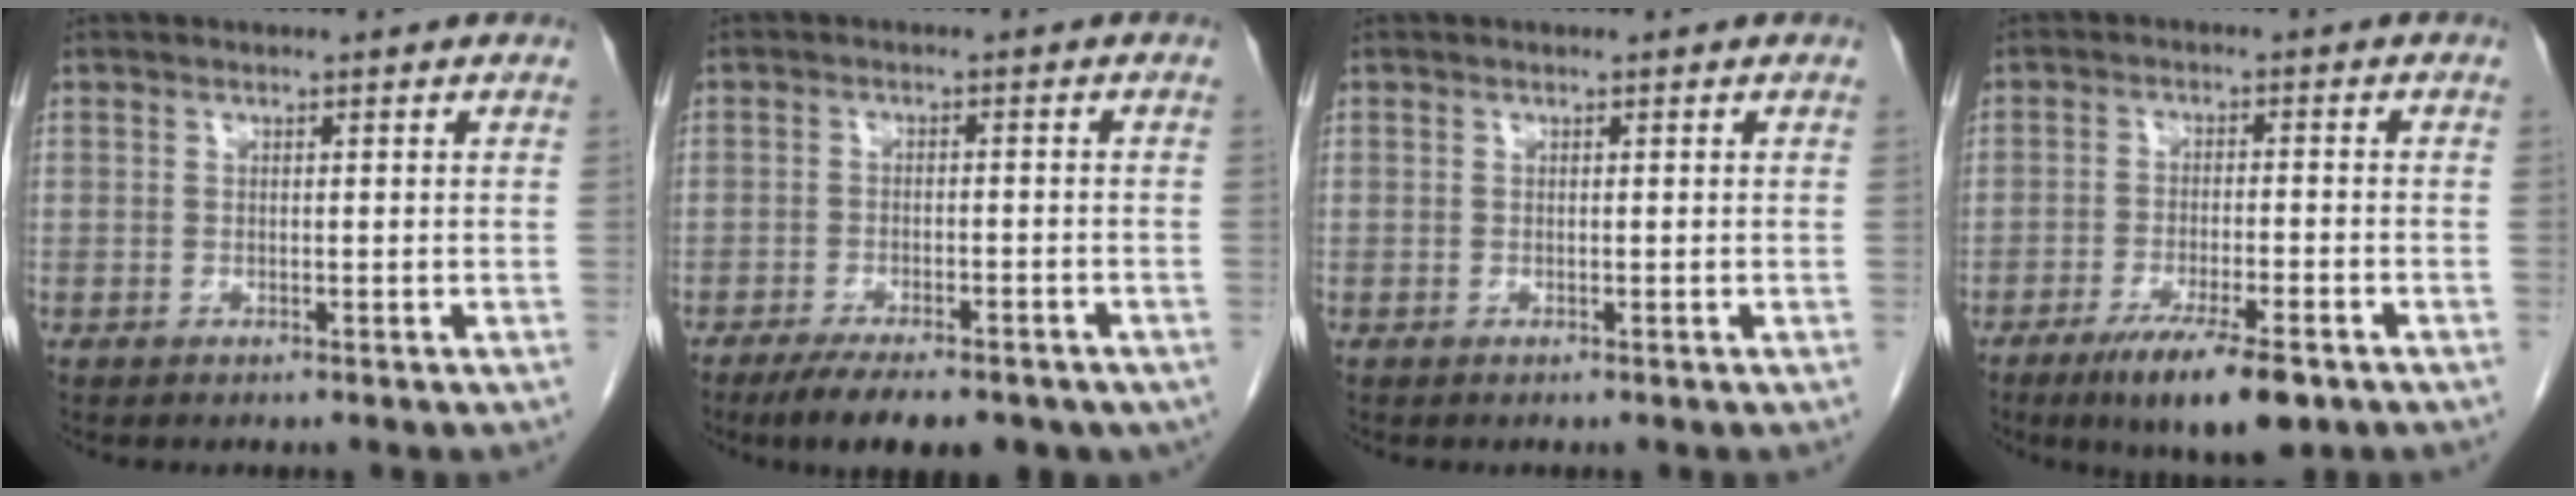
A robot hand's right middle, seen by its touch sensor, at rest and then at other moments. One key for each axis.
{"total": 13.0, "fx": -9.6, "fy": 4.4, "fz": 7.6, "tx": -0.104, "ty": -0.005, "tz": -0.130}
{"total": 0.0}
{"total": 9.9, "fx": -6.3, "fy": 1.5, "fz": 7.5, "tx": -0.123, "ty": -0.021, "tz": -0.099}